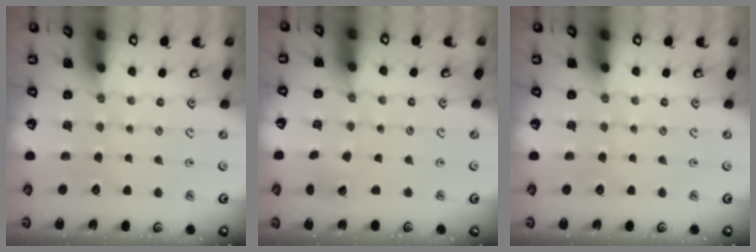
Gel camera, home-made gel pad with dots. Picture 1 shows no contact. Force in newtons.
{"total": 2.2, "press": 2.2, "slide": 0.2}
{"total": 0.0}